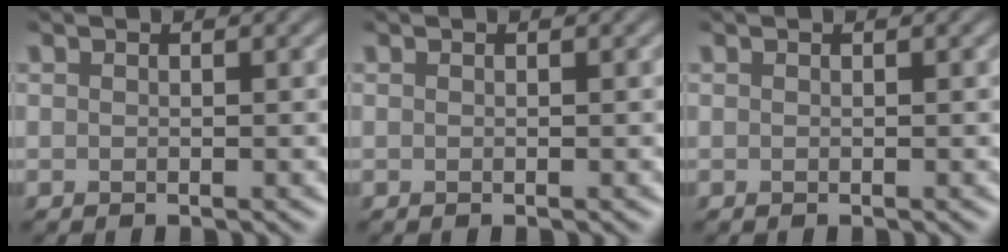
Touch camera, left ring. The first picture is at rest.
{"total": 0.0}
{"total": 0.0}